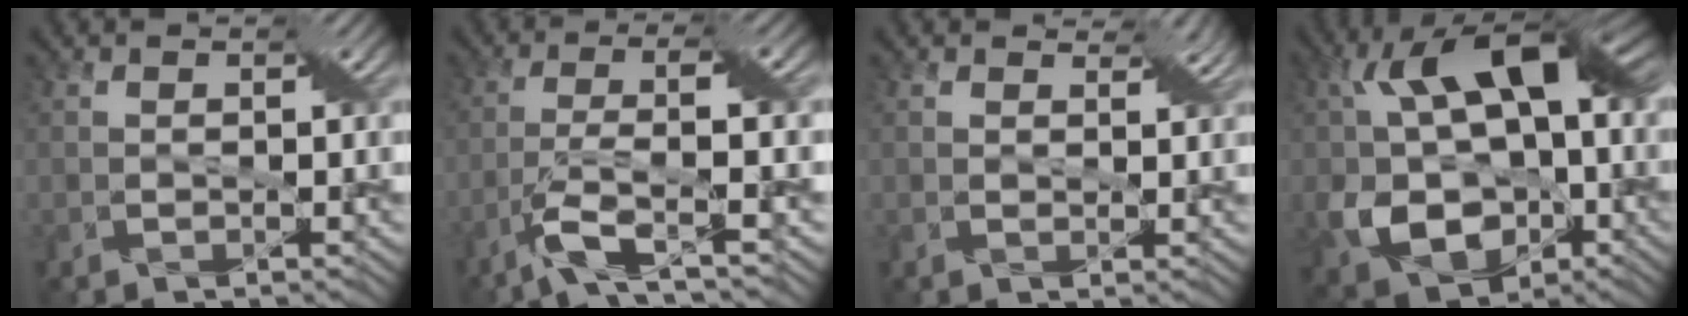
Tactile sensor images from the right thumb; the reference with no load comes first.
{"total": 6.8, "force": [-3.3, 0.9, 5.9], "torque": [-0.114, 0.005, -0.076]}
{"total": 2.6, "force": [2.0, 1.3, 1.2], "torque": [-0.024, -0.001, 0.032]}
{"total": 16.2, "force": [-0.6, 11.0, 11.8], "torque": [-0.214, -0.022, -0.007]}